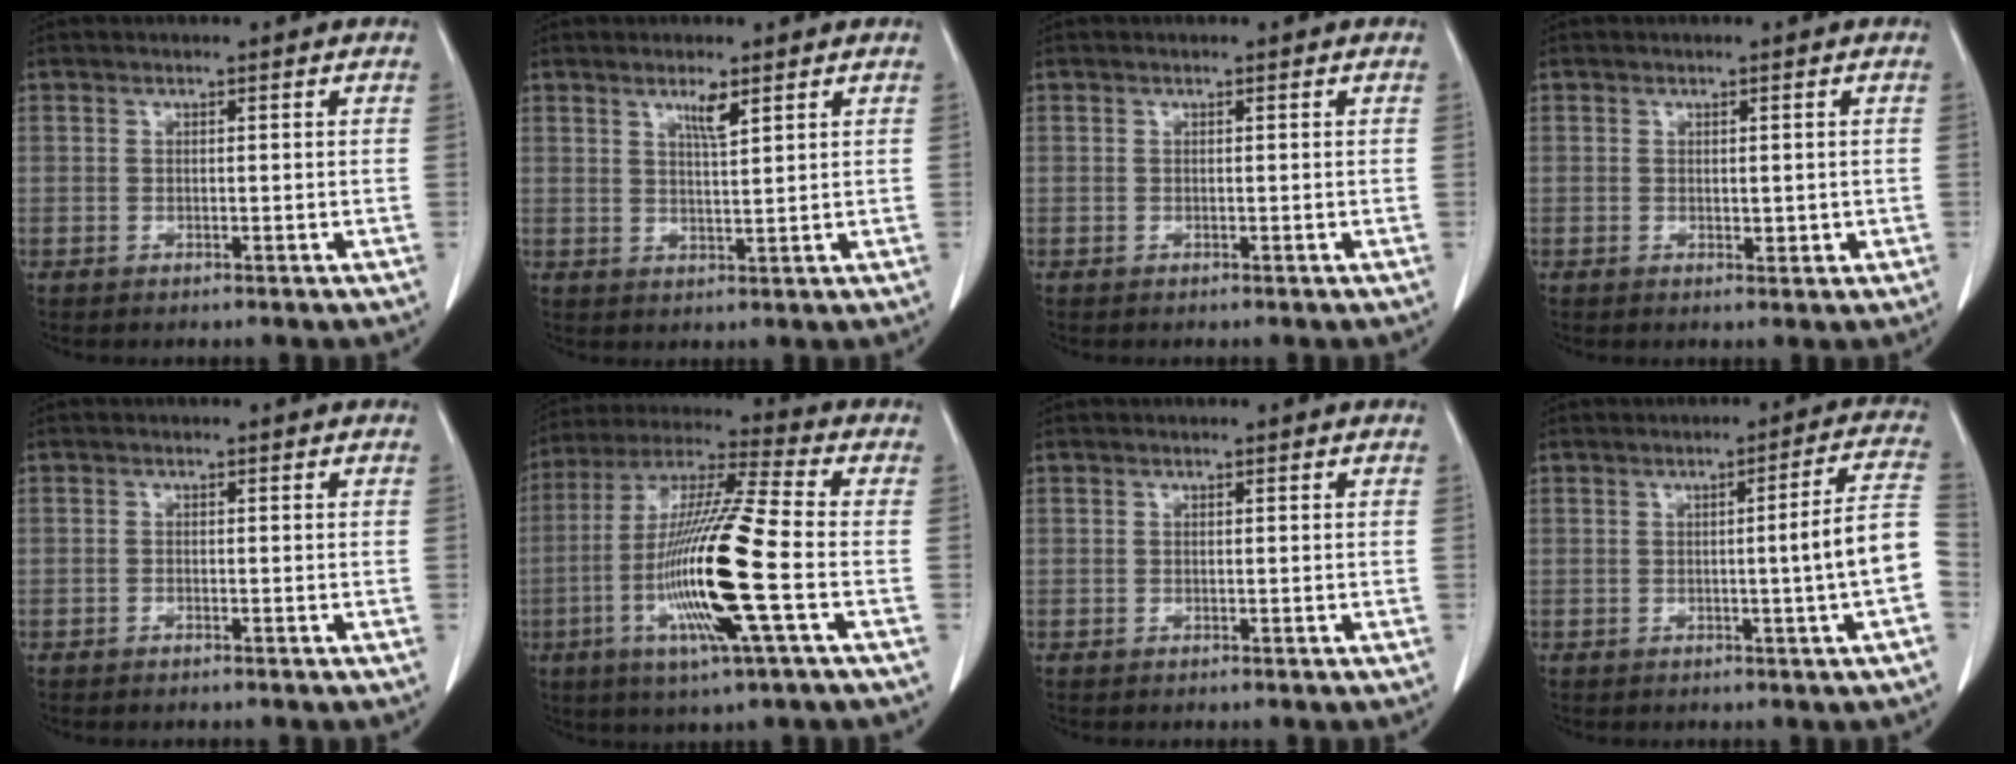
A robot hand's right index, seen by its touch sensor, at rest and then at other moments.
{"total": 3.0, "force": [1.9, 0.2, 2.3], "torque": [-0.046, -0.005, 0.034]}
{"total": 0.0}
{"total": 1.4, "force": [0.1, 0.9, 1.1], "torque": [-0.011, -0.002, 0.007]}
{"total": 0.6, "force": [-0.5, 0.1, 0.2], "torque": [-0.011, -0.002, -0.009]}
{"total": 17.6, "force": [-4.3, 0.2, 17.0], "torque": [-0.344, -0.013, -0.087]}
{"total": 0.0}
{"total": 7.4, "force": [-1.4, -1.2, 7.1], "torque": [-0.090, 0.008, -0.022]}